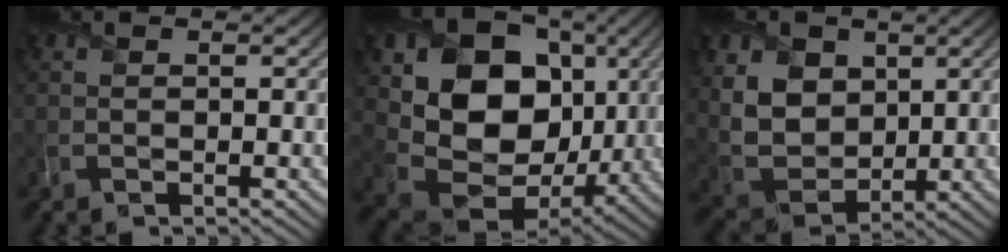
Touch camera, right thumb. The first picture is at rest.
{"total": 16.7, "force": [3.2, 13.1, 9.9], "torque": [-0.193, -0.020, 0.074]}
{"total": 9.7, "force": [3.1, 7.4, 5.6], "torque": [-0.167, -0.002, 0.061]}